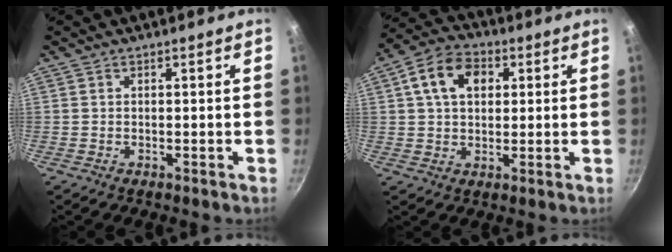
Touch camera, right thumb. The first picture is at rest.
{"total": 10.3, "force": [2.9, 7.3, 6.7], "torque": [-0.100, 0.011, 0.036]}